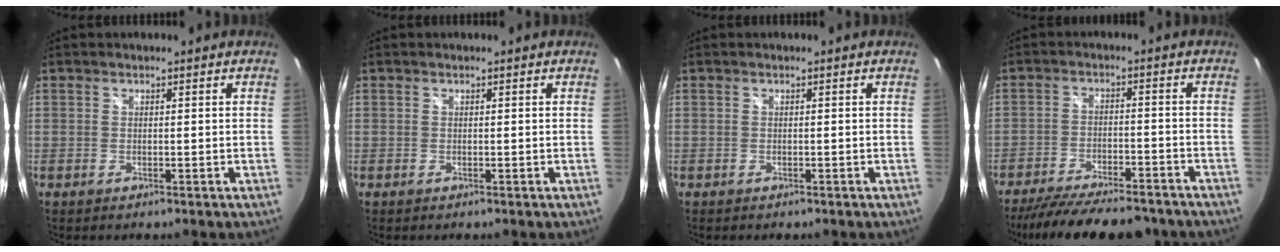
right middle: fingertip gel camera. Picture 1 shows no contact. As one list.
[{"total": 0.0}, {"total": 0.0}, {"total": 18.9, "force": [-16.1, 4.7, 8.7], "torque": [-0.172, -0.025, -0.232]}]